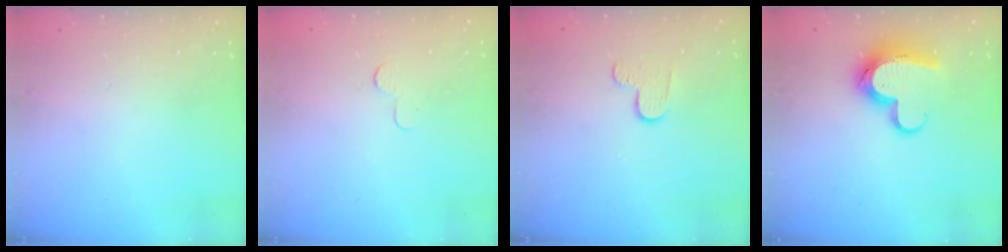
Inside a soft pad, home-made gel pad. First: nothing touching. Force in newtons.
{"total": 2.3, "press": 2.3, "slide": 0.2}
{"total": 5.4, "press": 5.4, "slide": 0.5}
{"total": 13.1, "press": 13.0, "slide": 1.3}